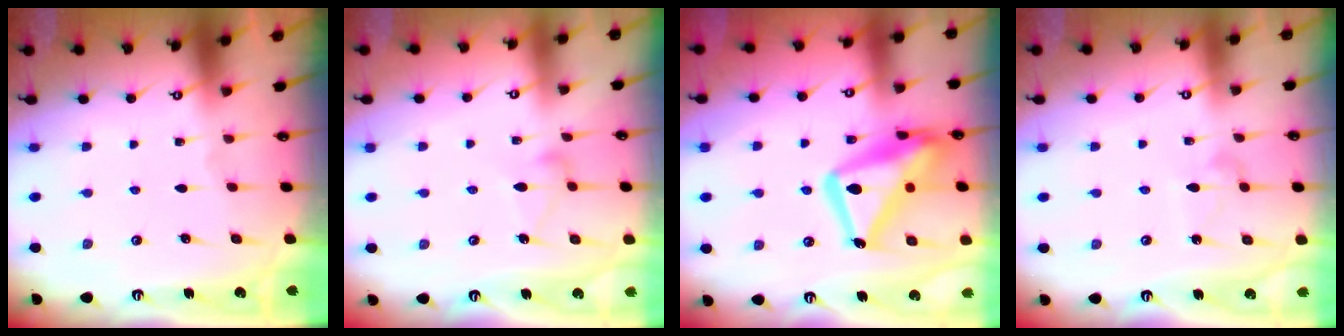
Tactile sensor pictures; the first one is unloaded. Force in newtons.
{"total": 5.6, "press": 5.6, "slide": 0.3}
{"total": 18.7, "press": 18.6, "slide": 1.9}
{"total": 6.1, "press": 6.1, "slide": 0.4}